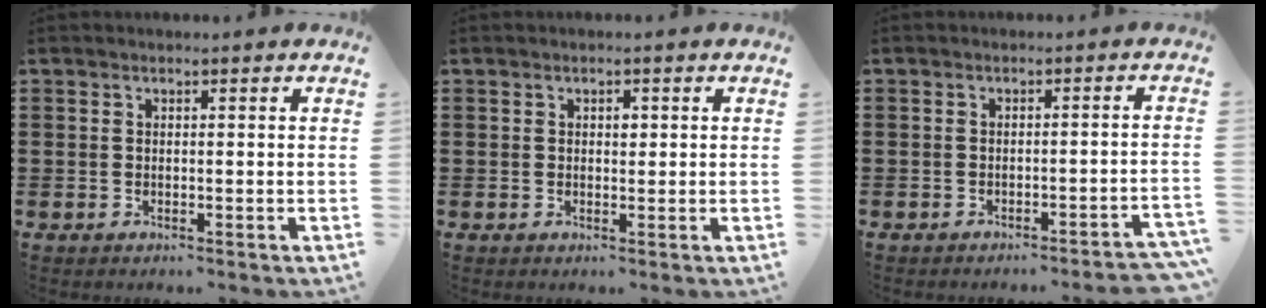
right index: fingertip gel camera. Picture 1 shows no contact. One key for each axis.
{"total": 1.1, "fx": 0.3, "fy": 0.7, "fz": 0.8, "tx": -0.008, "ty": 0.002, "tz": 0.003}
{"total": 2.0, "fx": -1.9, "fy": -0.3, "fz": 0.6, "tx": -0.013, "ty": -0.002, "tz": -0.040}